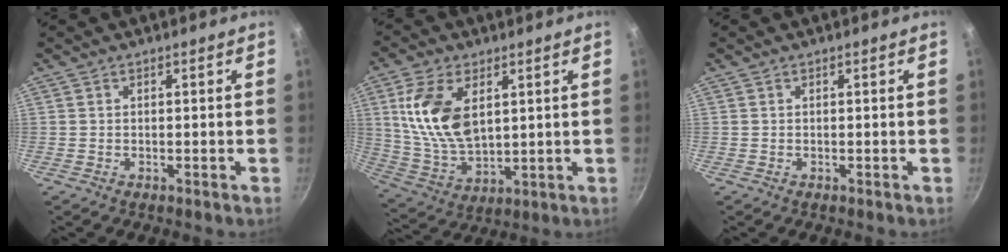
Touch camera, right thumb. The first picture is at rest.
{"total": 14.4, "force": [4.1, 8.2, 11.1], "torque": [-0.204, -0.022, 0.091]}
{"total": 0.0}